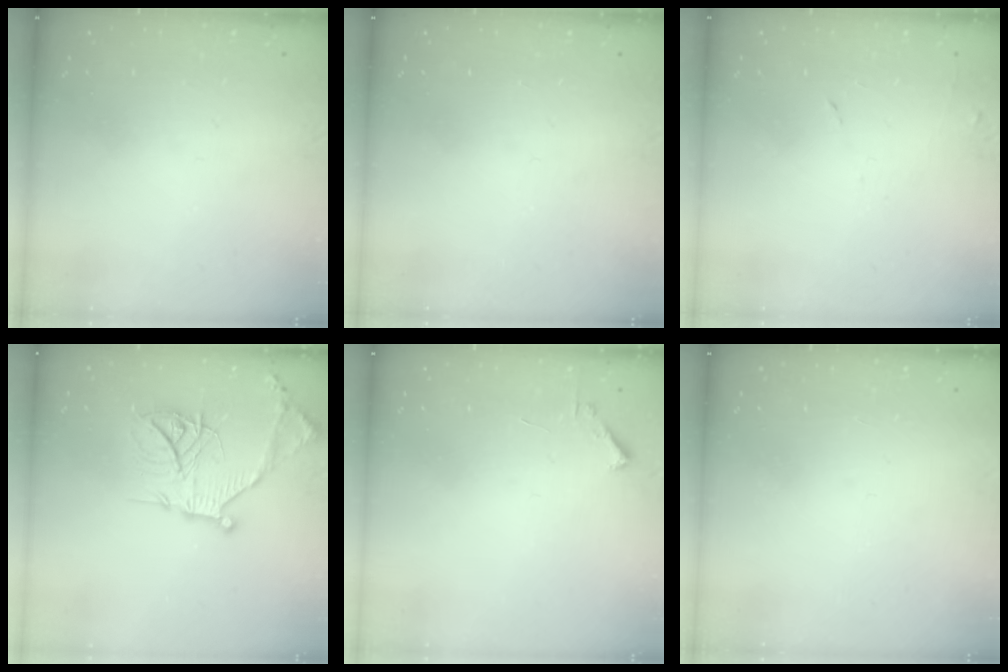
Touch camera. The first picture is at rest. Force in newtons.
{"total": 0.0}
{"total": 6.1, "press": 6.1, "slide": 0.6}
{"total": 18.5, "press": 18.4, "slide": 1.9}
{"total": 1.7, "press": 1.7, "slide": 0.2}
{"total": 1.5, "press": 1.5, "slide": 0.1}